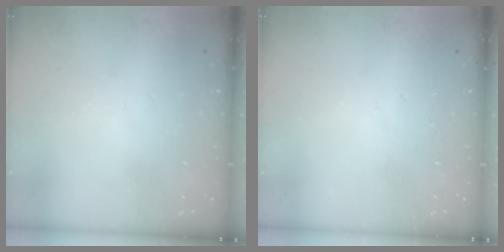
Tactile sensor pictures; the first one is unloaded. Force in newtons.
{"total": 0.0}